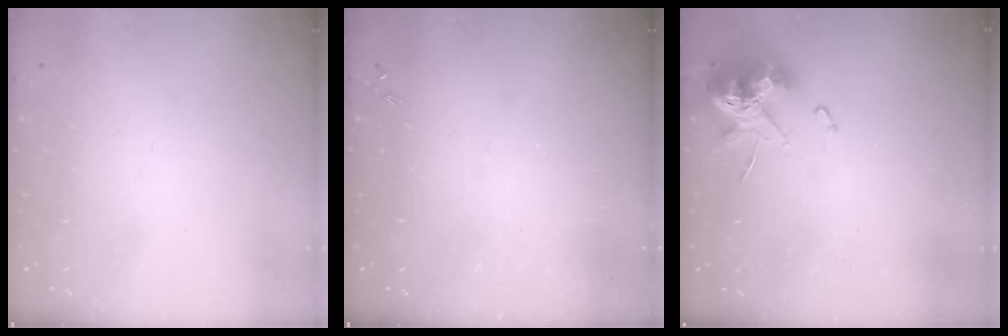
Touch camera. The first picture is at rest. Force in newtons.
{"total": 0.0}
{"total": 13.0, "press": 12.9, "slide": 1.4}